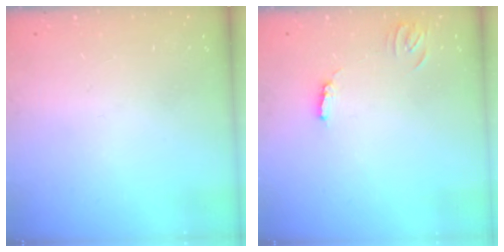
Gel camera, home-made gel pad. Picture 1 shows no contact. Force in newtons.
{"total": 3.6, "press": 3.6, "slide": 0.2}